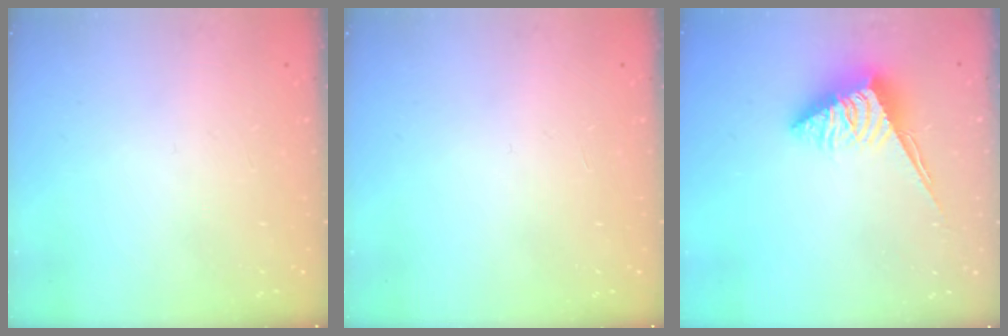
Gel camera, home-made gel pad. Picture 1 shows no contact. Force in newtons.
{"total": 0.0}
{"total": 6.5, "press": 6.5, "slide": 0.4}